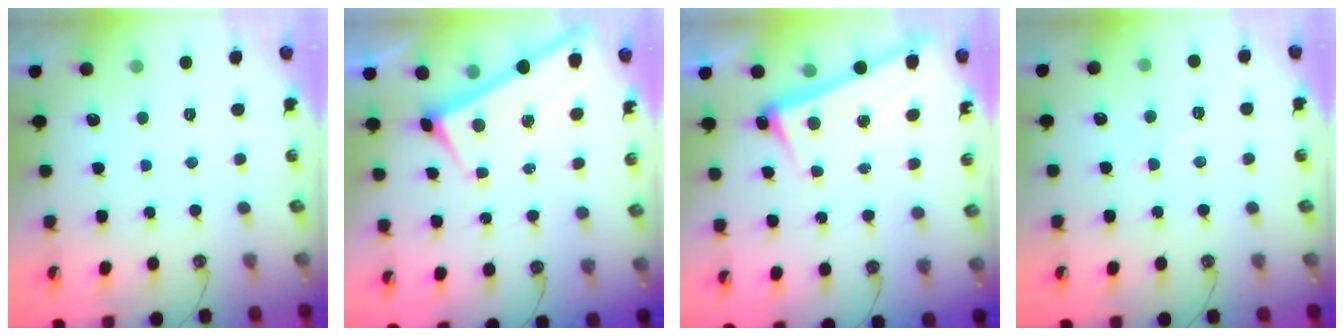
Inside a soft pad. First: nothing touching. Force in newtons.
{"total": 1.7, "press": 1.7, "slide": 0.2}
{"total": 2.6, "press": 2.5, "slide": 0.7}
{"total": 0.0}